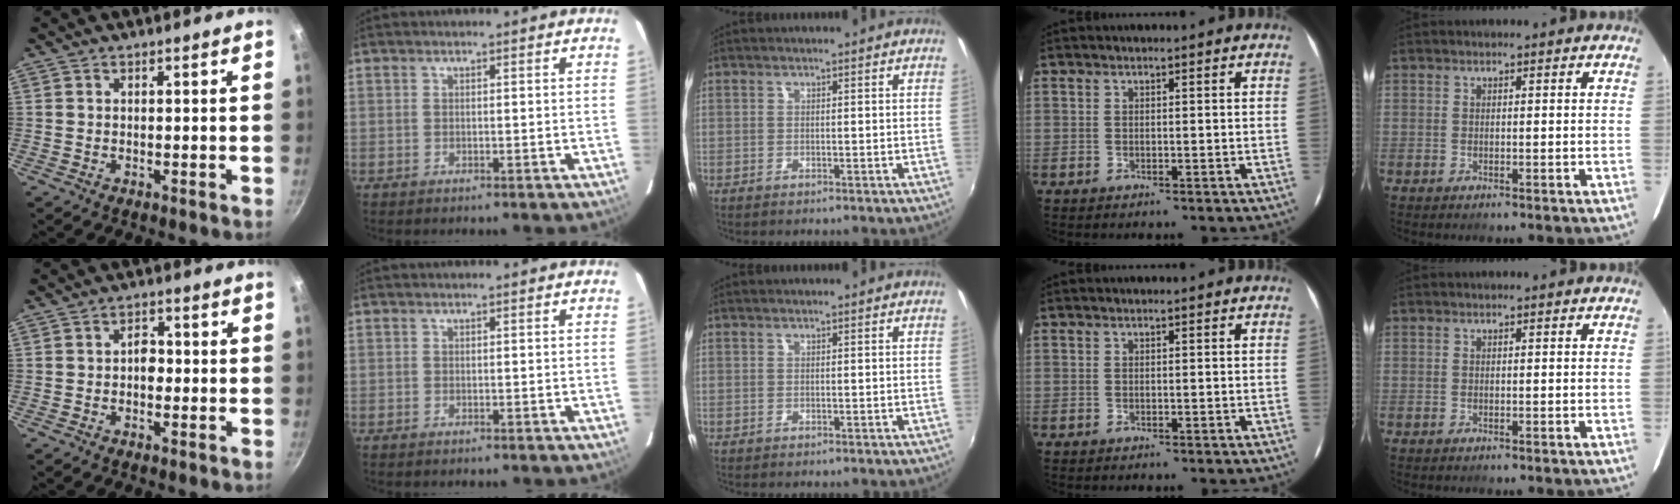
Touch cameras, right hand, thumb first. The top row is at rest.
{"thumb": {"total": 3.4, "force": [-0.4, 2.4, 2.4], "torque": [-0.020, 0.009, -0.010]}}